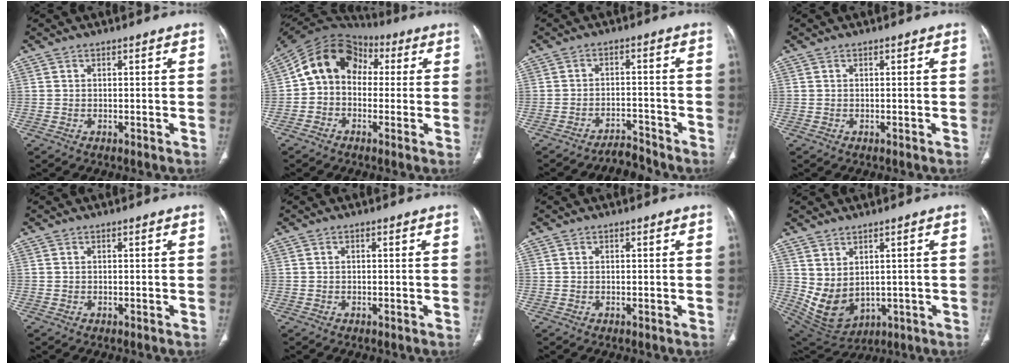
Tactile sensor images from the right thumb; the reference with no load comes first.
{"total": 12.5, "force": [1.2, 9.9, 7.6], "torque": [-0.108, 0.045, 0.005]}
{"total": 3.8, "force": [-3.8, 0.6, 0.0], "torque": [-0.004, 0.036, -0.059]}
{"total": 0.0}
{"total": 0.0}
{"total": 0.0}
{"total": 0.0}
{"total": 9.3, "force": [0.9, 6.3, 6.7], "torque": [-0.114, -0.011, 0.052]}